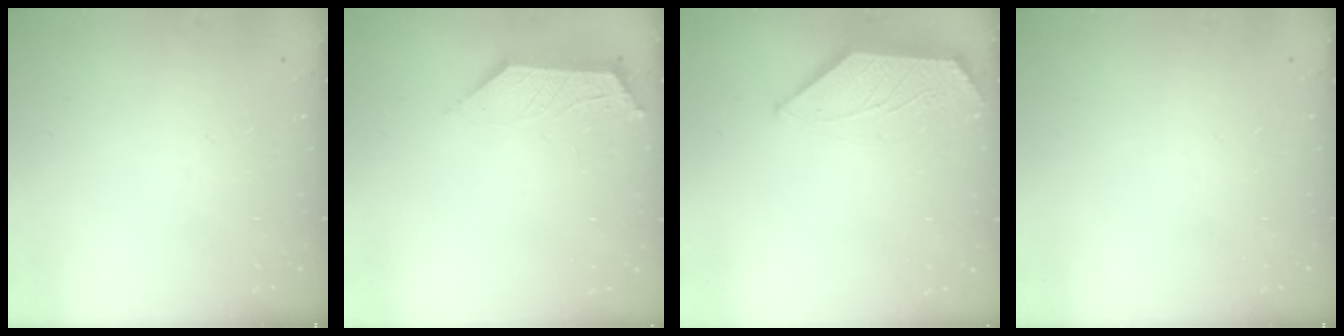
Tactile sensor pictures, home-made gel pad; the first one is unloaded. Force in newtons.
{"total": 2.3, "press": 2.3, "slide": 0.4}
{"total": 1.3, "press": 1.3, "slide": 0.3}
{"total": 0.0}